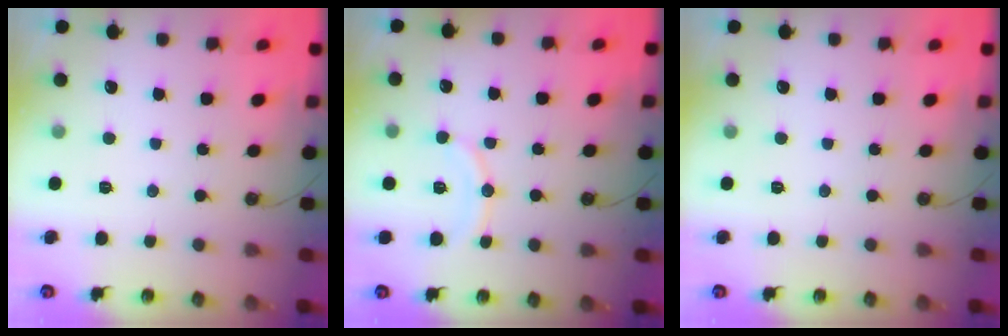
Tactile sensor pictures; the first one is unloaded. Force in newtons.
{"total": 8.9, "press": 8.7, "slide": 1.7}
{"total": 0.0}